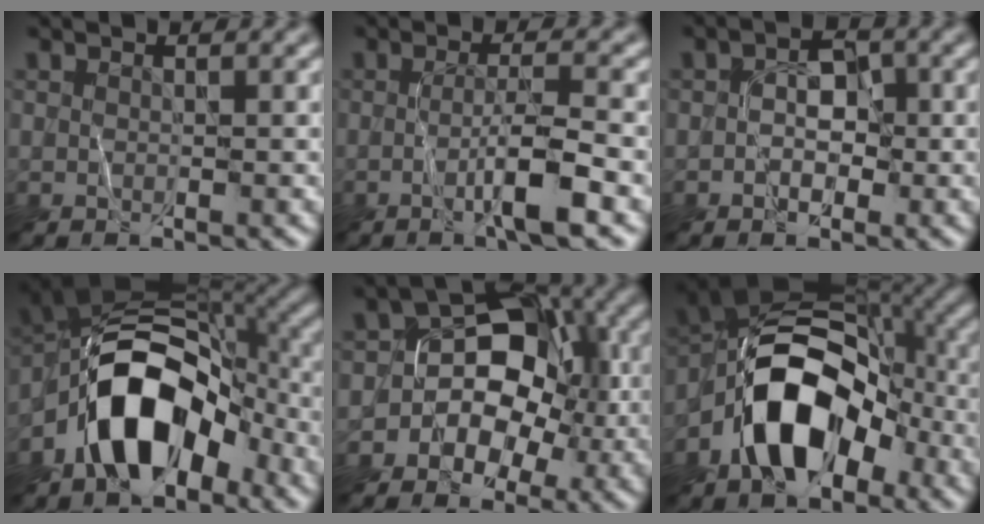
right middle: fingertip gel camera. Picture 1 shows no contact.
{"total": 4.0, "force": [-1.4, 0.4, 3.8], "torque": [-0.064, 0.007, -0.031]}
{"total": 2.6, "force": [-0.7, 1.9, 1.6], "torque": [-0.019, 0.005, -0.015]}
{"total": 10.8, "force": [-4.6, 6.4, 7.4], "torque": [-0.118, 0.016, -0.090]}
{"total": 9.1, "force": [-1.8, 7.3, 5.0], "torque": [-0.033, 0.030, -0.055]}
{"total": 10.9, "force": [-4.0, 6.7, 7.5], "torque": [-0.124, 0.009, -0.082]}